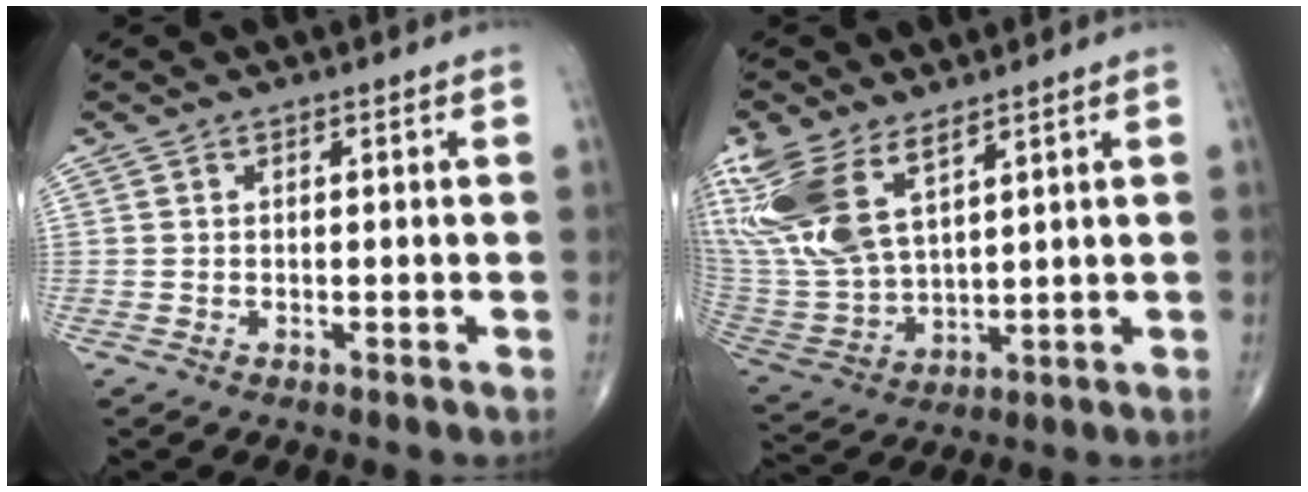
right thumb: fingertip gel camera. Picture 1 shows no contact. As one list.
[{"total": 17.0, "force": [9.3, 7.9, 11.8], "torque": [-0.266, -0.029, 0.201]}]